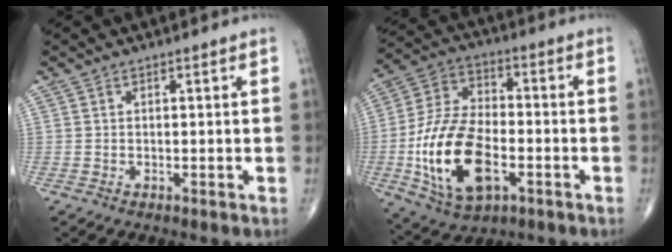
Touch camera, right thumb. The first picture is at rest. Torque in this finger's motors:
{"motor_torque": [0.15, 0.79, 1.60, -0.23, 0.40]}